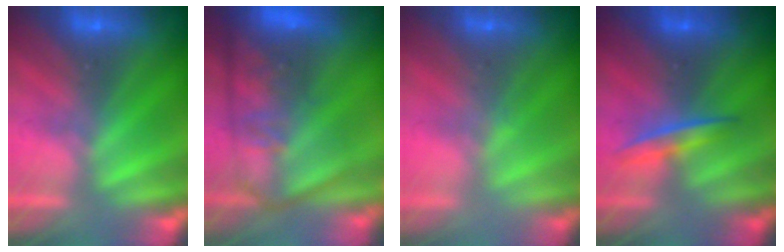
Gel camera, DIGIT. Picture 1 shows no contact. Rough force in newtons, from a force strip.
{"total": 6.8}
{"total": 2.3}
{"total": 1.4}